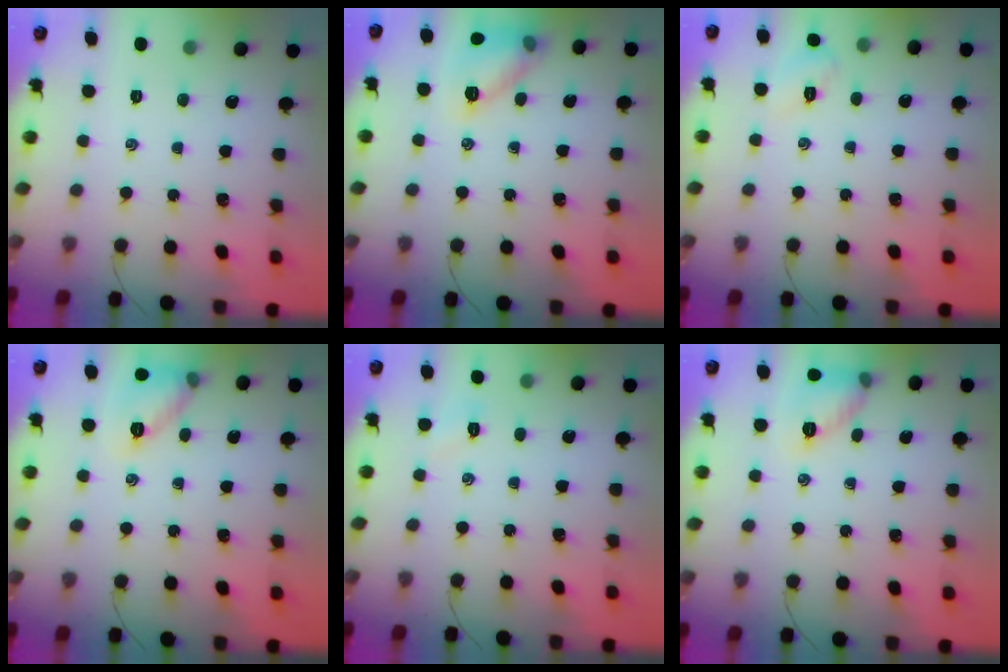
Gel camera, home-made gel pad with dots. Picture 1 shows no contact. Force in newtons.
{"total": 11.0, "press": 11.0, "slide": 0.3}
{"total": 6.9, "press": 6.7, "slide": 1.6}
{"total": 10.5, "press": 10.4, "slide": 0.7}
{"total": 2.9, "press": 2.8, "slide": 0.8}
{"total": 9.7, "press": 9.6, "slide": 1.1}